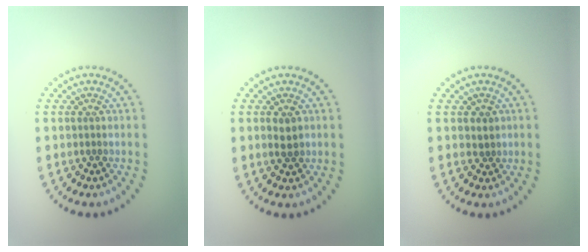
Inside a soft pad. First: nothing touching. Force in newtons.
{"total": 1.5, "press": 1.5, "slide": 0.1}
{"total": 0.9, "press": 0.7, "slide": 0.6}